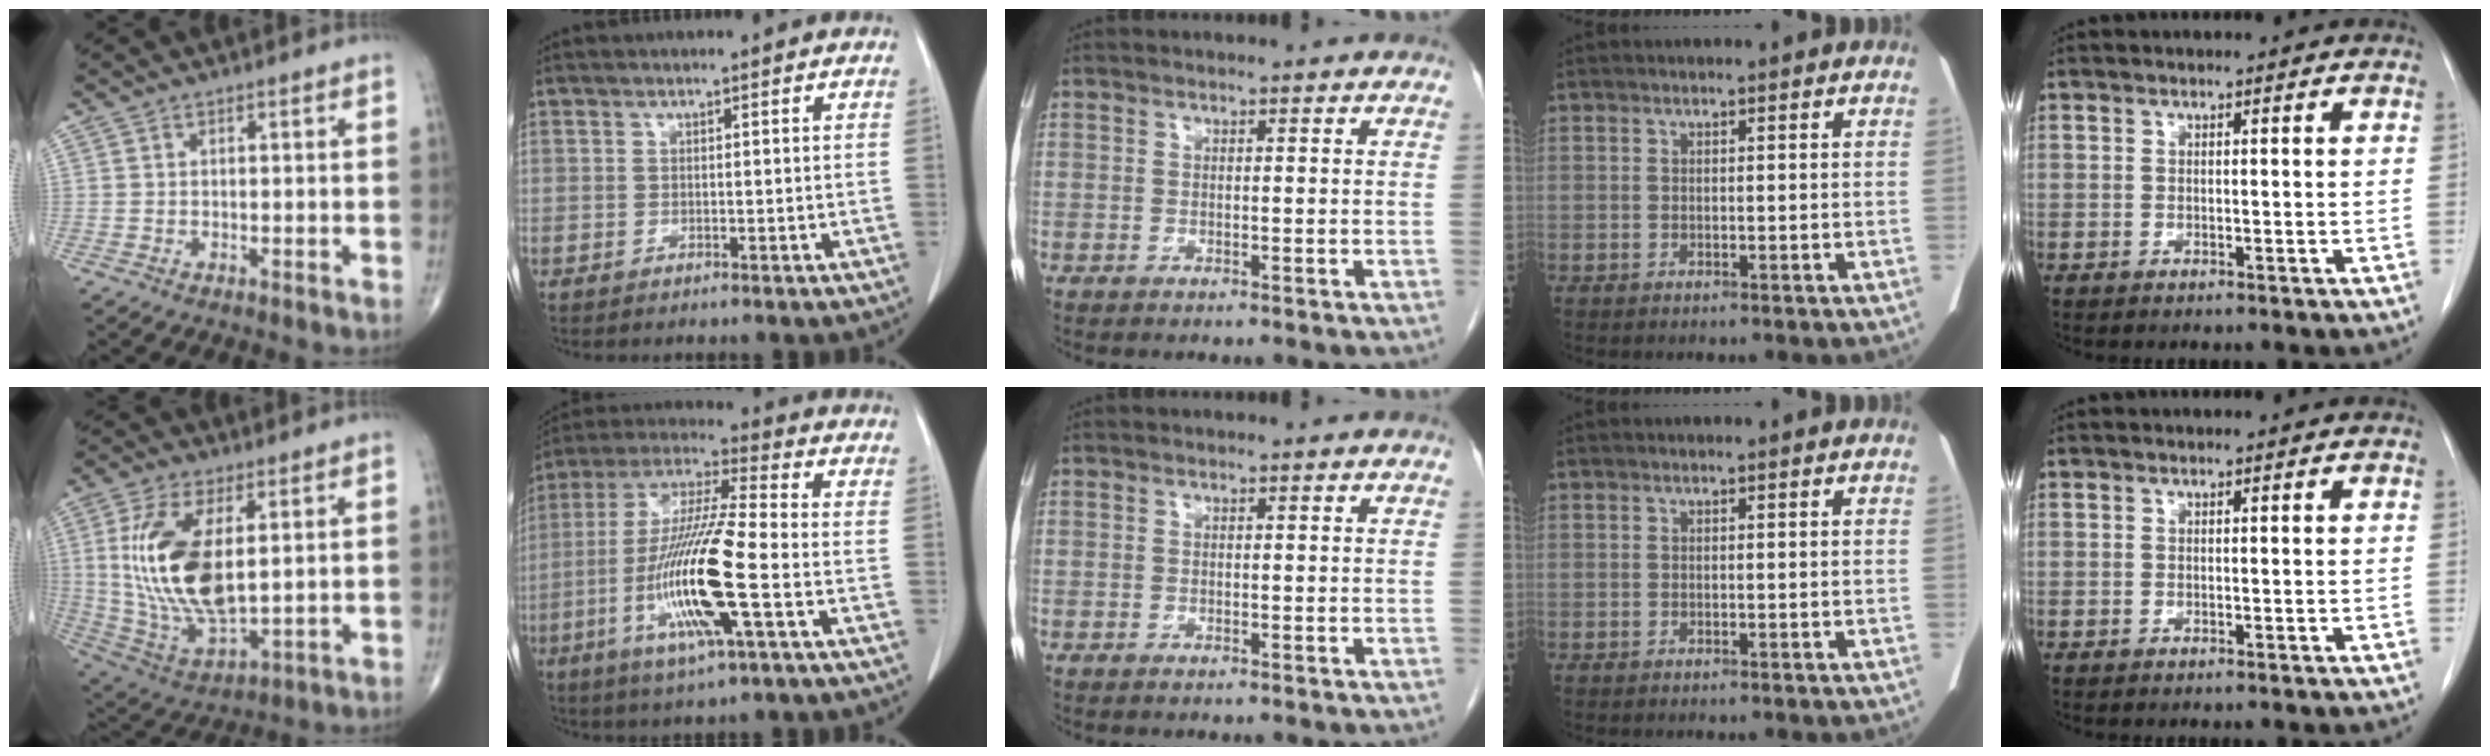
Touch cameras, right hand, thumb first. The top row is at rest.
{"thumb": {"total": 18.2, "force": [3.0, 8.5, 15.8], "torque": [-0.317, -0.023, 0.070]}, "index": {"total": 16.5, "force": [-4.6, 0.8, 15.9], "torque": [-0.326, -0.016, -0.088]}}